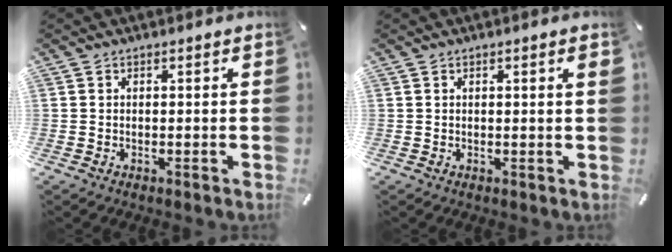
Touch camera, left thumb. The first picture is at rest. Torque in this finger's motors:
{"motor_torque": [0.07, -0.27, -0.02, 0.31, 0.00]}